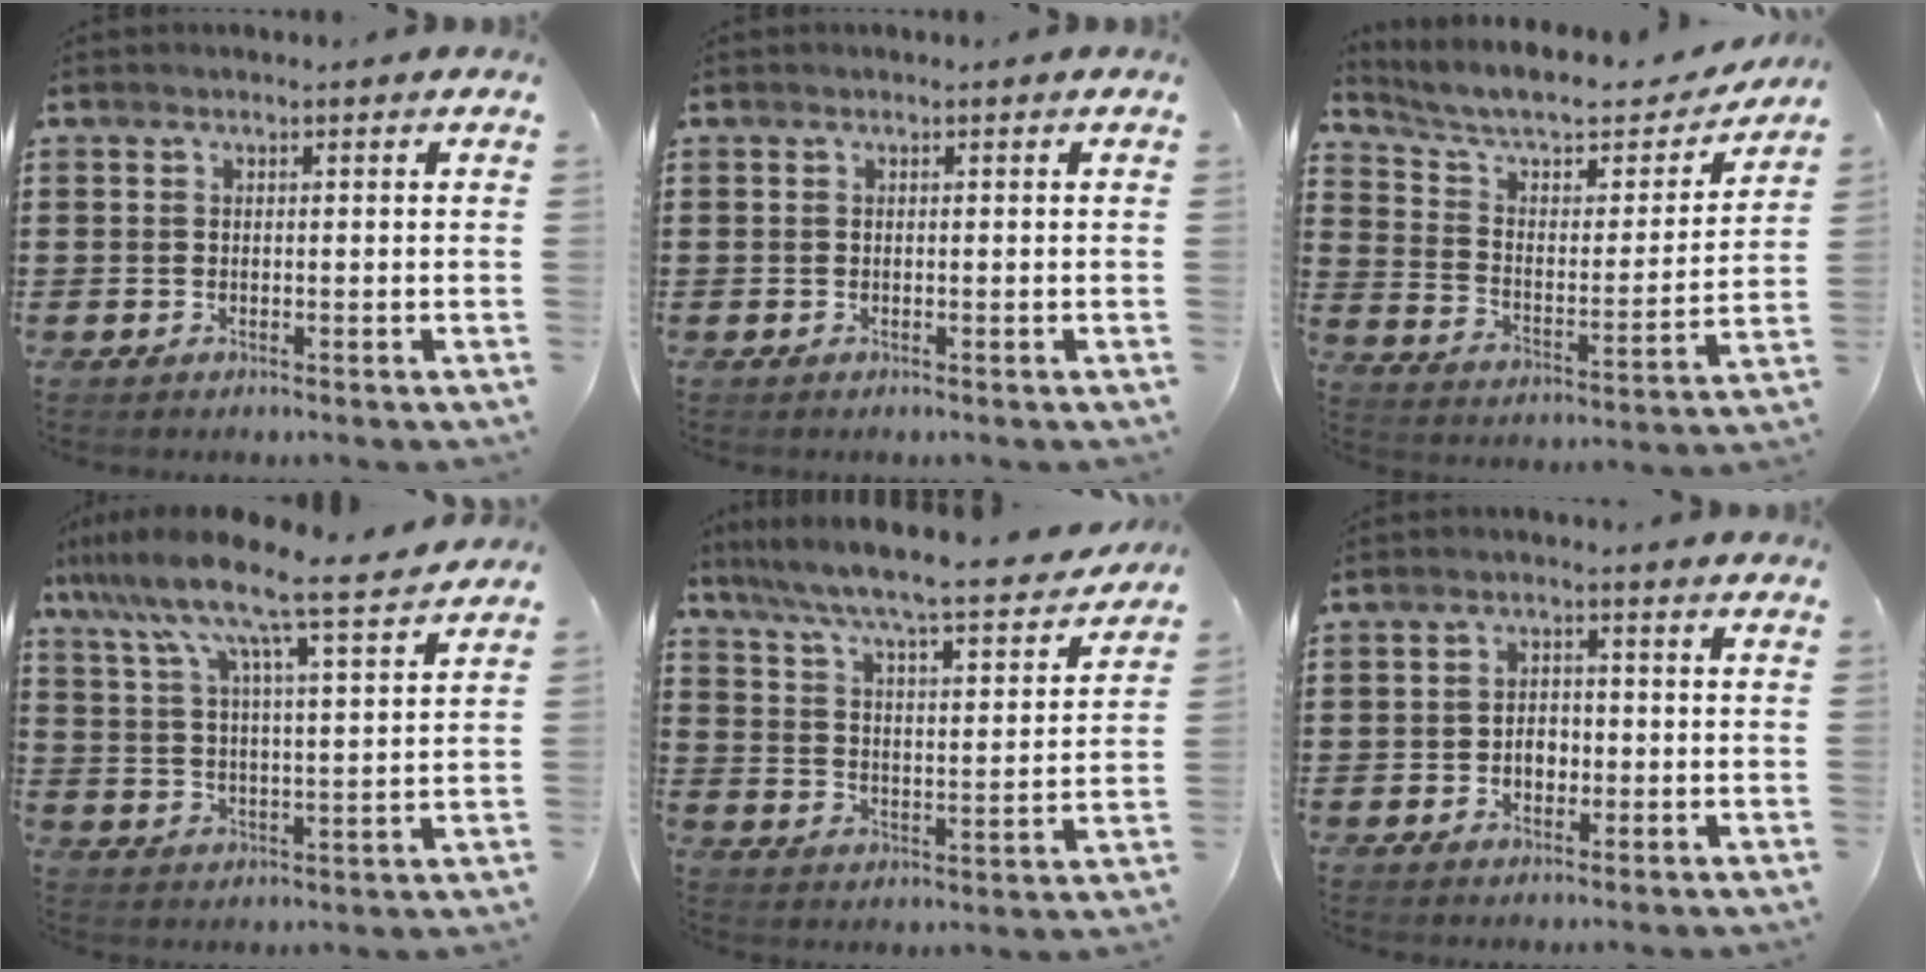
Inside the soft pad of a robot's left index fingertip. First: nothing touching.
{"total": 0.0}
{"total": 7.9, "force": [6.6, 2.2, 3.6], "torque": [-0.093, -0.041, 0.109]}
{"total": 9.4, "force": [8.1, -0.1, 4.7], "torque": [-0.125, -0.052, 0.133]}
{"total": 6.3, "force": [5.7, -0.4, 2.7], "torque": [-0.080, -0.048, 0.088]}
{"total": 2.8, "force": [-0.9, 2.0, 1.9], "torque": [-0.031, -0.002, -0.021]}